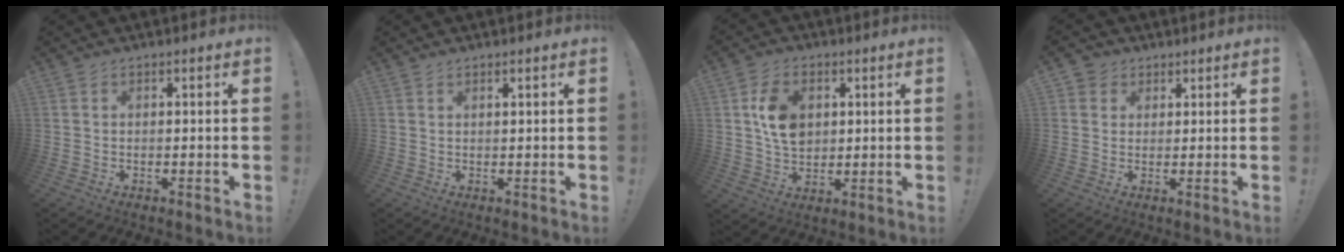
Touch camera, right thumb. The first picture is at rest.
{"total": 0.9, "force": [0.8, 0.0, 0.5], "torque": [-0.004, -0.003, 0.013]}
{"total": 10.0, "force": [2.2, 7.6, 6.1], "torque": [-0.095, 0.006, 0.044]}
{"total": 3.3, "force": [1.7, 2.8, 0.5], "torque": [-0.005, -0.006, 0.032]}